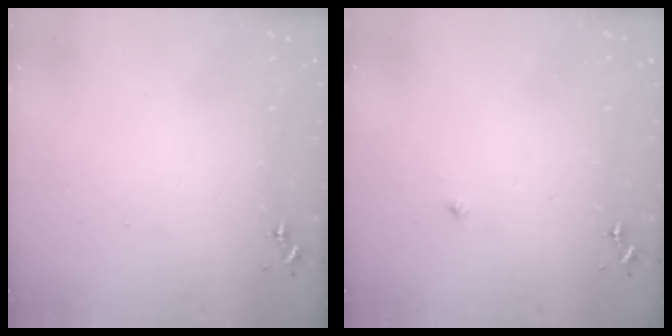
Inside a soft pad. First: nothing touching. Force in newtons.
{"total": 2.0, "press": 2.0, "slide": 0.2}